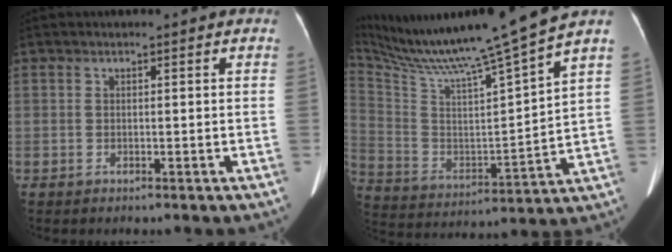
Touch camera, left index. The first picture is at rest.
{"total": 19.4, "force": [16.5, -2.2, 10.1], "torque": [-0.188, -0.033, 0.281]}